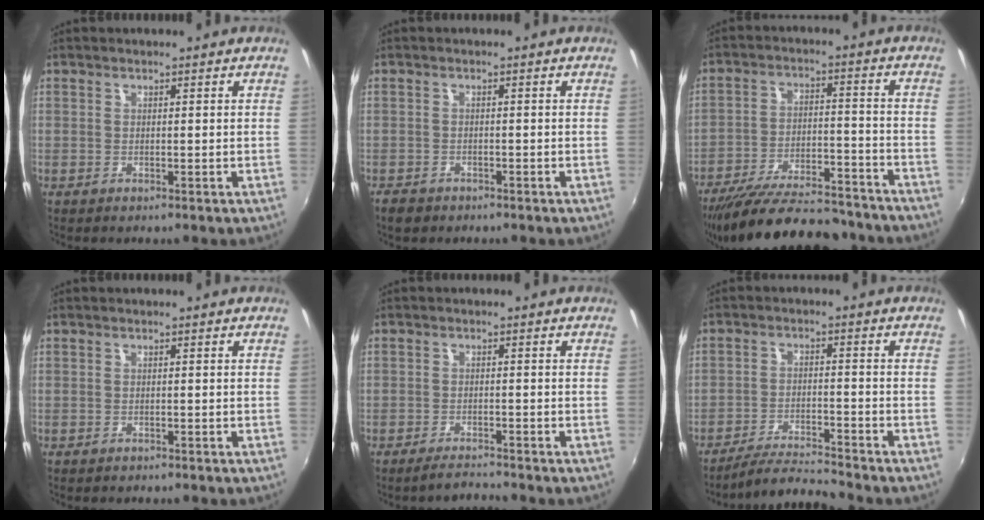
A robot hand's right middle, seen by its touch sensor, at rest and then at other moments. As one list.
[{"total": 2.5, "force": [-1.6, 1.8, 0.9], "torque": [-0.024, -0.003, -0.024]}, {"total": 23.5, "force": [-20.3, 5.8, 10.2], "torque": [-0.192, -0.019, -0.288]}, {"total": 0.7, "force": [-0.6, 0.3, 0.1], "torque": [-0.006, 0.001, -0.008]}, {"total": 2.3, "force": [-2.3, 0.1, 0.3], "torque": [-0.016, -0.003, -0.042]}, {"total": 6.4, "force": [-6.2, -0.7, 1.2], "torque": [-0.048, 0.008, -0.112]}]